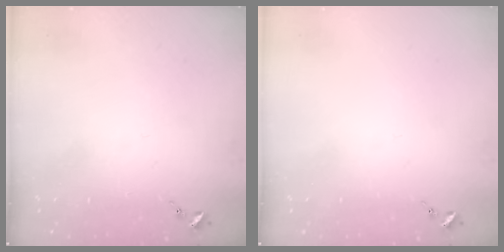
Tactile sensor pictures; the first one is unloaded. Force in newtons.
{"total": 0.0}